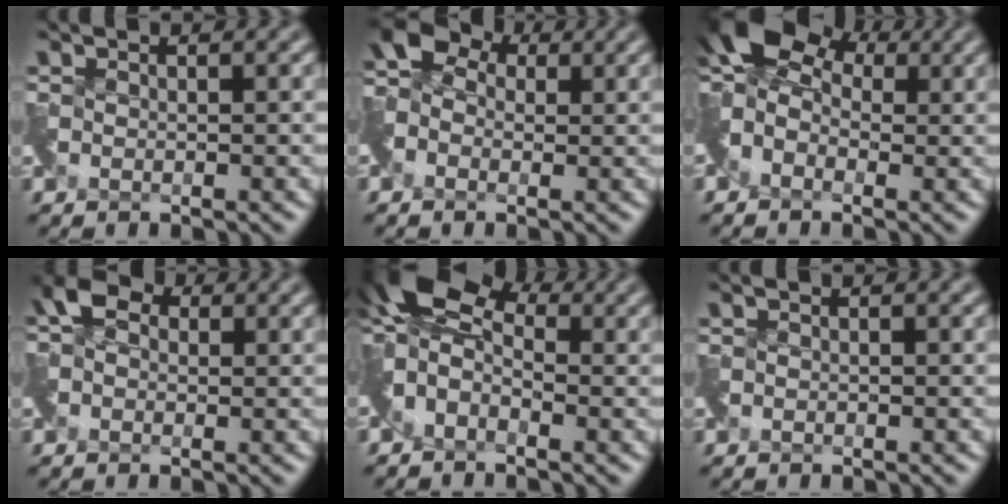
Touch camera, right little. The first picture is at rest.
{"total": 4.3, "force": [0.1, 3.4, 2.6], "torque": [-0.059, 0.007, -0.001]}
{"total": 6.9, "force": [1.6, 4.6, 4.9], "torque": [-0.099, 0.015, 0.014]}
{"total": 2.5, "force": [0.0, 2.2, 1.2], "torque": [-0.025, 0.007, -0.010]}
{"total": 6.8, "force": [1.1, 4.2, 5.2], "torque": [-0.107, 0.020, 0.002]}
{"total": 0.0}